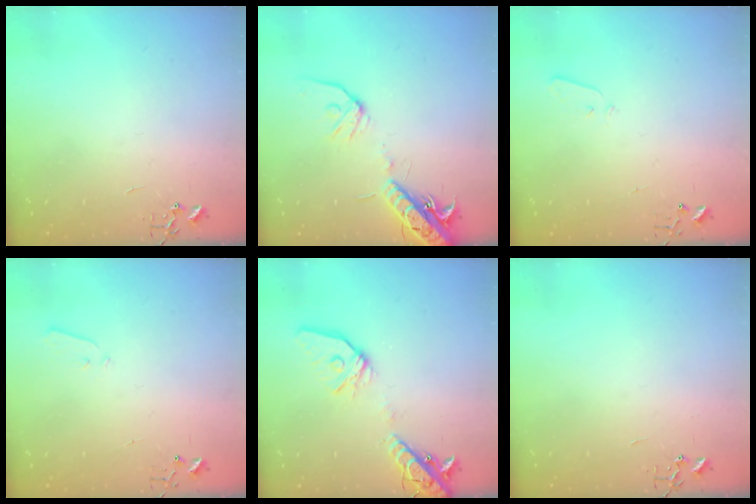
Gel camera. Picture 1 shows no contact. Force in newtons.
{"total": 15.1, "press": 14.7, "slide": 3.3}
{"total": 3.3, "press": 3.3, "slide": 0.4}
{"total": 3.4, "press": 3.3, "slide": 0.5}
{"total": 15.2, "press": 14.9, "slide": 3.0}
{"total": 0.0}